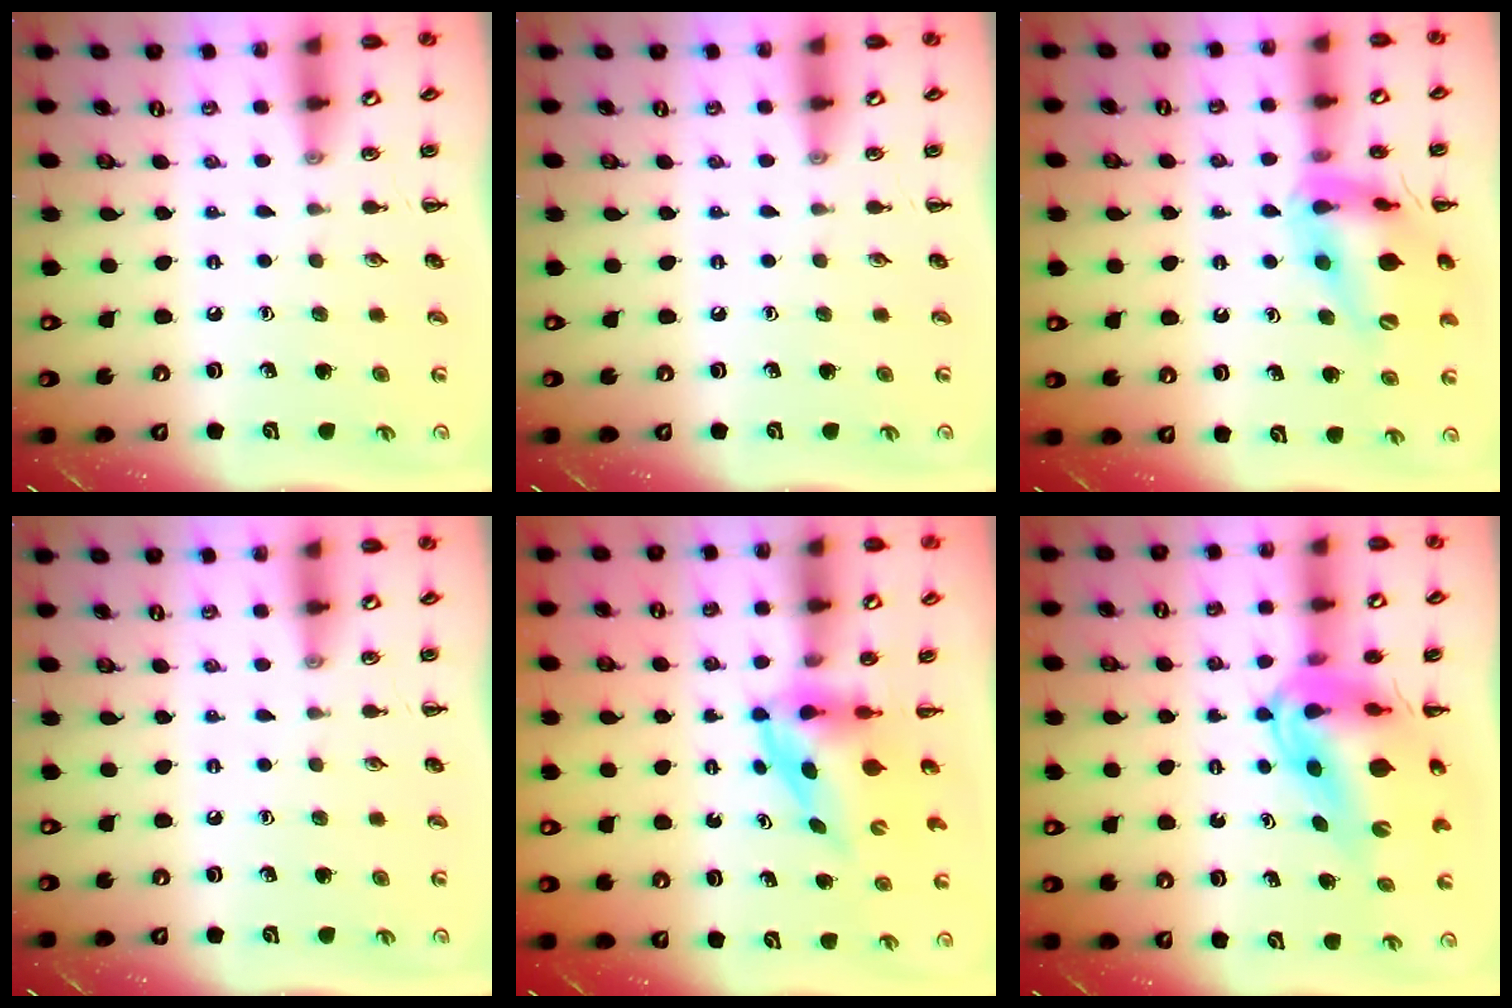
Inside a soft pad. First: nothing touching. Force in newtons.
{"total": 0.0}
{"total": 18.1, "press": 17.9, "slide": 2.2}
{"total": 0.0}
{"total": 3.9, "press": 3.9, "slide": 0.8}
{"total": 13.9, "press": 13.2, "slide": 4.2}